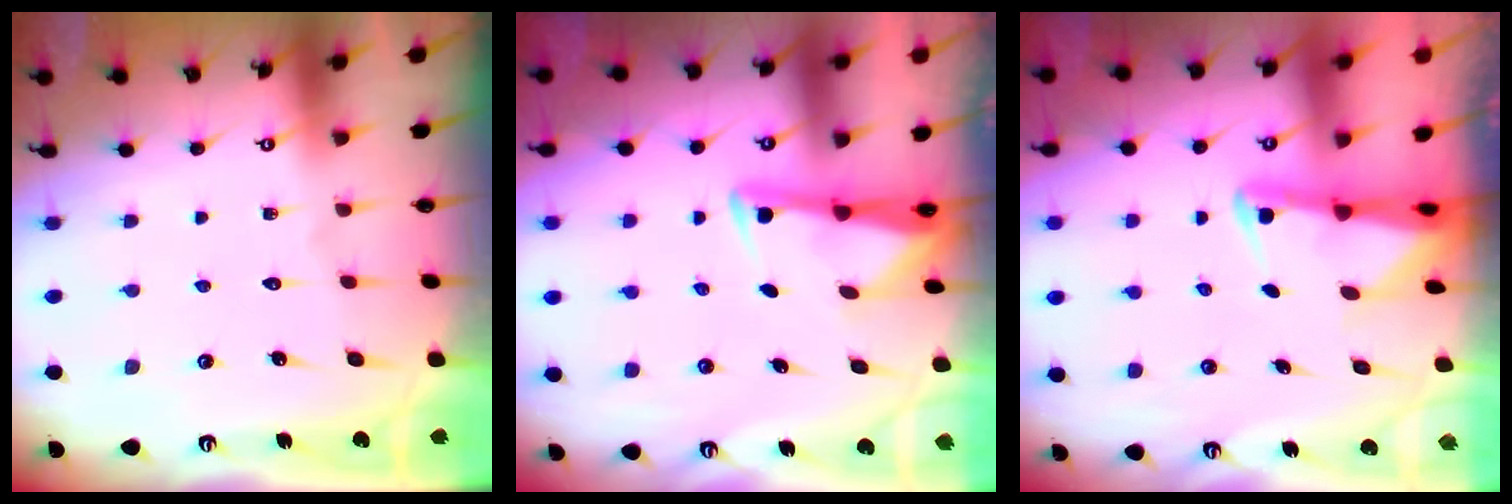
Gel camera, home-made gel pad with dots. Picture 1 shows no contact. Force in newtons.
{"total": 2.9, "press": 2.8, "slide": 0.4}
{"total": 2.3, "press": 2.3, "slide": 0.5}